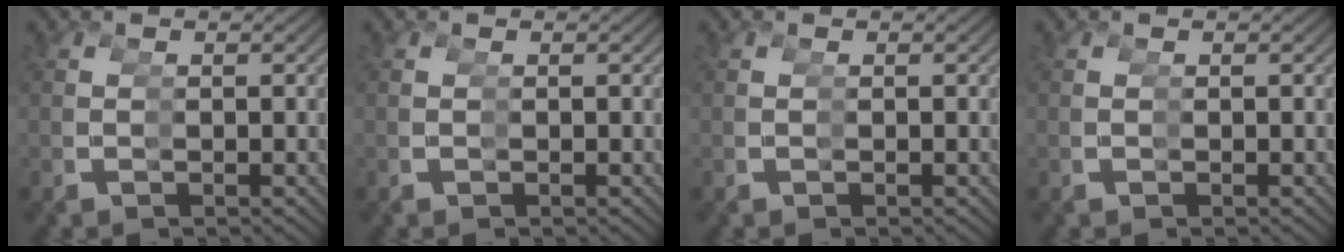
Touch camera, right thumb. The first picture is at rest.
{"total": 0.0}
{"total": 0.0}
{"total": 0.0}